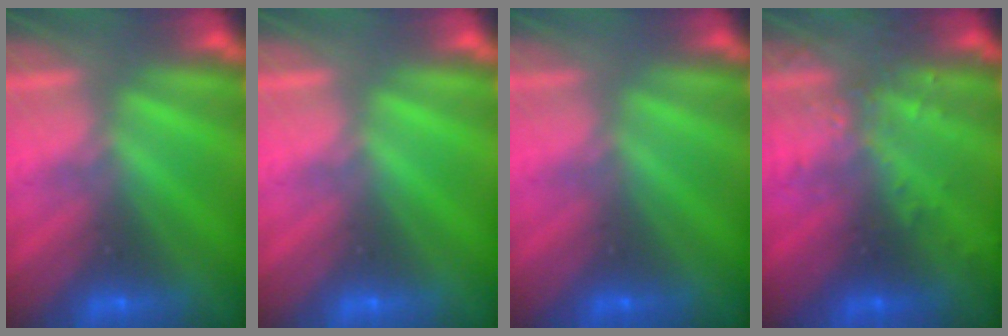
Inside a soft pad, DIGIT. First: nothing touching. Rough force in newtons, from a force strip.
{"total": 0.0}
{"total": 2.4}
{"total": 3.1}